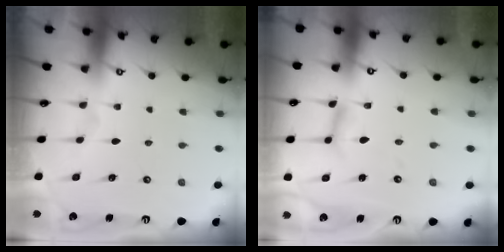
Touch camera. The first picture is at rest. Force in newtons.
{"total": 9.0, "press": 8.9, "slide": 0.7}